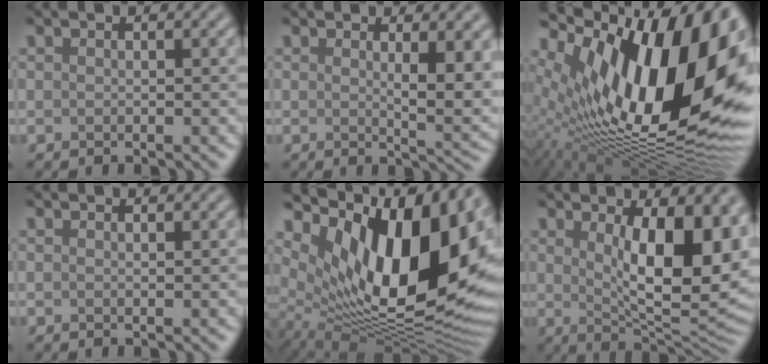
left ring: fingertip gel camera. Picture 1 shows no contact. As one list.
[{"total": 4.9, "force": [1.2, 1.3, 4.6], "torque": [-0.060, -0.010, 0.025]}, {"total": 19.8, "force": [4.2, 9.3, 17.0], "torque": [-0.282, 0.013, 0.064]}, {"total": 0.0}, {"total": 16.4, "force": [5.0, 7.6, 13.7], "torque": [-0.203, -0.010, 0.087]}, {"total": 12.2, "force": [2.3, 4.7, 11.1], "torque": [-0.130, -0.010, 0.038]}]